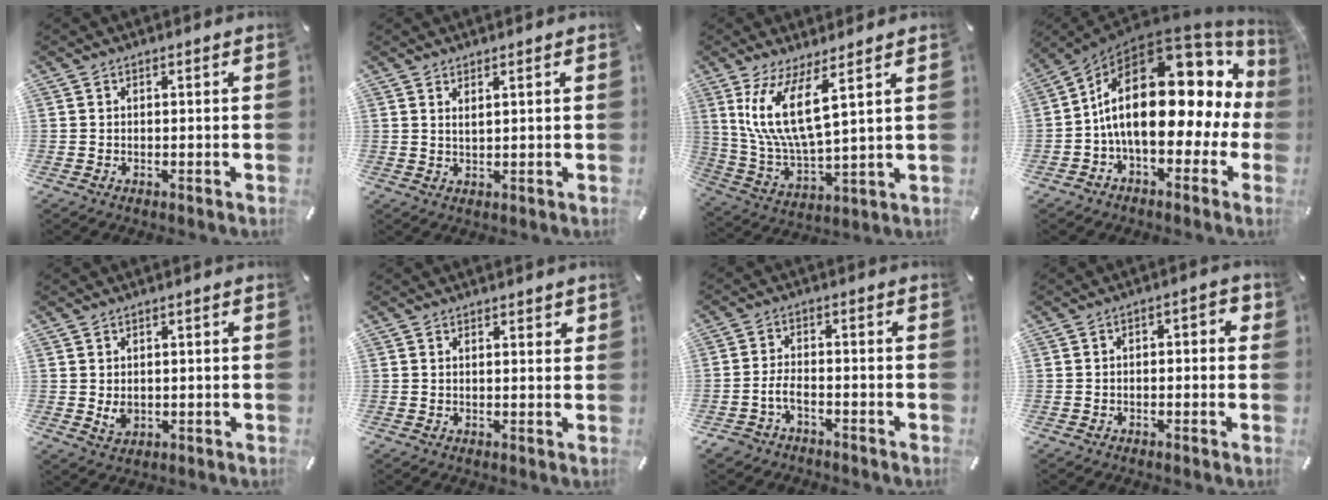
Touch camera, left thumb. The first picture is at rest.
{"total": 1.6, "force": [1.2, 0.2, 1.1], "torque": [-0.023, -0.001, 0.022]}
{"total": 12.9, "force": [6.2, 3.8, 10.6], "torque": [-0.244, -0.024, 0.112]}
{"total": 22.4, "force": [3.5, 12.3, 18.3], "torque": [-0.308, -0.036, 0.058]}
{"total": 2.7, "force": [0.0, 2.3, 1.4], "torque": [-0.026, -0.003, -0.001]}
{"total": 1.4, "force": [1.1, 0.5, 0.7], "torque": [-0.007, -0.004, 0.019]}
{"total": 4.3, "force": [-2.6, 2.5, 2.4], "torque": [-0.061, 0.010, -0.053]}
{"total": 2.8, "force": [-1.6, 1.4, 1.8], "torque": [-0.032, 0.015, -0.031]}